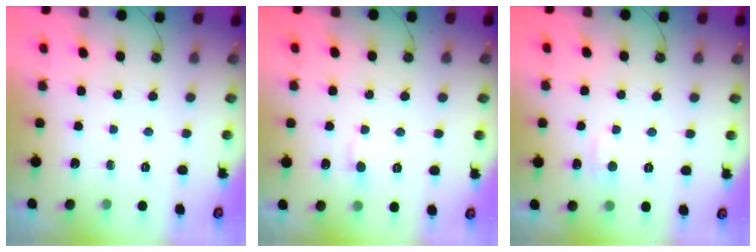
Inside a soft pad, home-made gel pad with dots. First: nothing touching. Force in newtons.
{"total": 0.7, "press": 0.6, "slide": 0.5}
{"total": 2.5, "press": 2.4, "slide": 0.5}